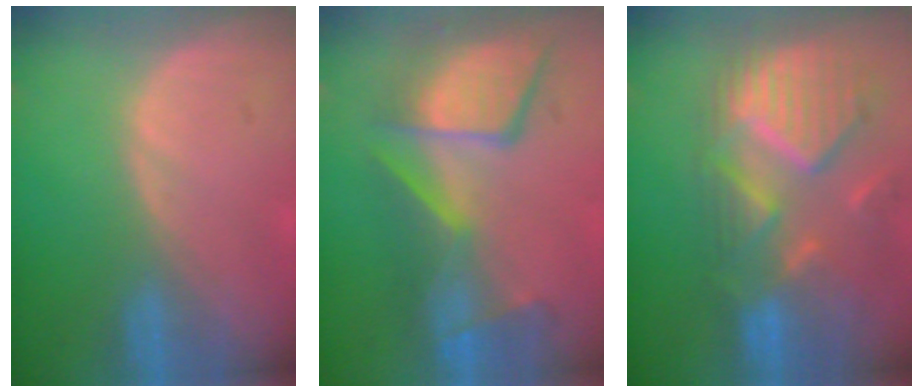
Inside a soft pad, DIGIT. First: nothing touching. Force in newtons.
{"total": 11.0, "press": 10.3, "slide": 3.8}
{"total": 12.2, "press": 10.5, "slide": 6.2}